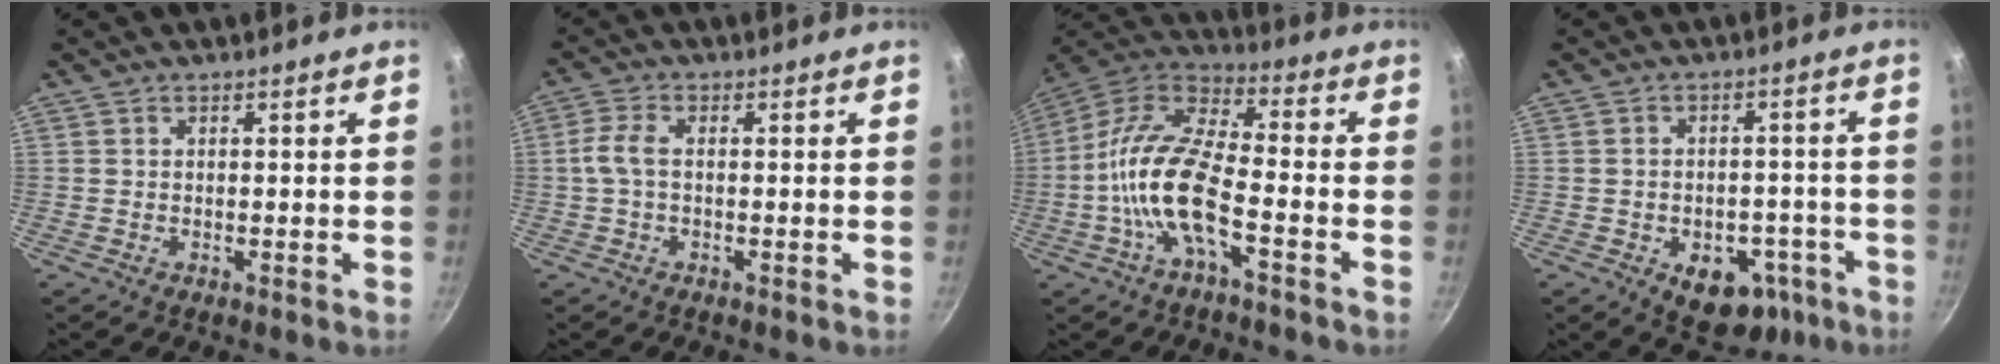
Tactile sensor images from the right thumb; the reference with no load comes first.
{"total": 4.0, "force": [-0.1, 2.0, 3.5], "torque": [-0.088, 0.007, -0.008]}
{"total": 15.6, "force": [-4.5, 5.9, 13.7], "torque": [-0.284, 0.043, -0.090]}
{"total": 11.1, "force": [-5.4, 7.1, 6.6], "torque": [-0.064, 0.034, -0.063]}